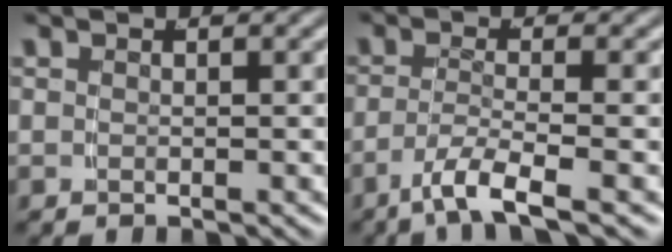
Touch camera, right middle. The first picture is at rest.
{"total": 3.8, "force": [-2.4, 0.3, 2.9], "torque": [-0.056, -0.012, -0.035]}